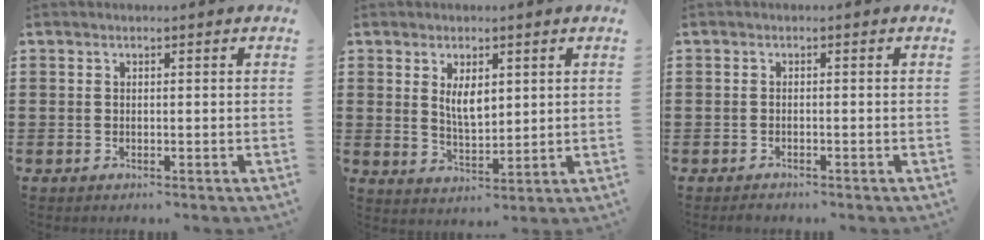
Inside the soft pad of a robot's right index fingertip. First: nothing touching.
{"total": 4.3, "force": [1.5, 1.9, 3.5], "torque": [-0.065, 0.000, 0.025]}
{"total": 0.7, "force": [-0.6, 0.1, 0.2], "torque": [-0.006, -0.004, -0.012]}